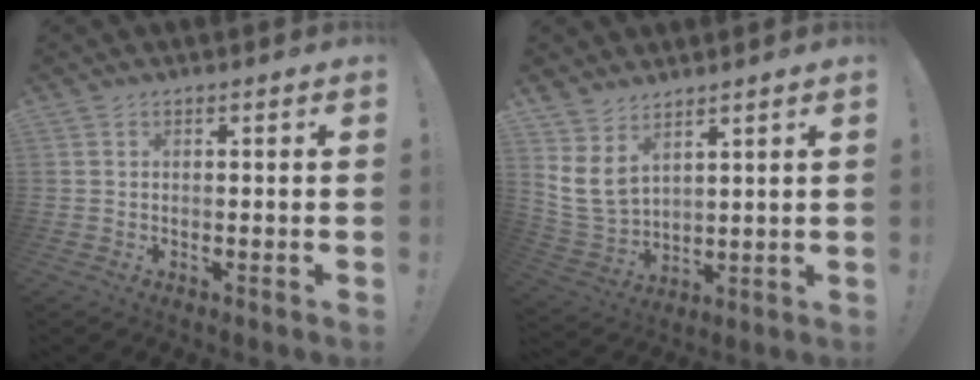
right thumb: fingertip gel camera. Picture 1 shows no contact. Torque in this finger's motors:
{"motor_torque": [-0.31, 0.66, 0.18, 0.18, 0.06]}